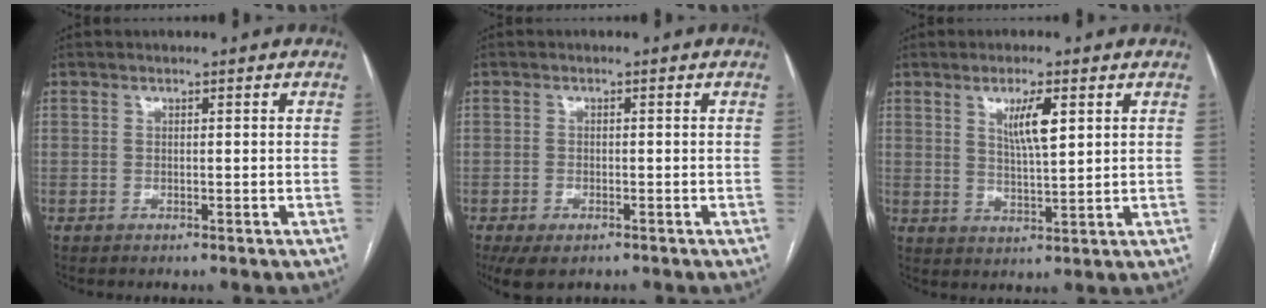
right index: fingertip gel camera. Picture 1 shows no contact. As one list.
[{"total": 4.5, "force": [-2.9, 2.2, 2.6], "torque": [-0.048, -0.008, -0.044]}, {"total": 5.5, "force": [2.3, 0.8, 4.9], "torque": [-0.087, -0.004, 0.043]}]